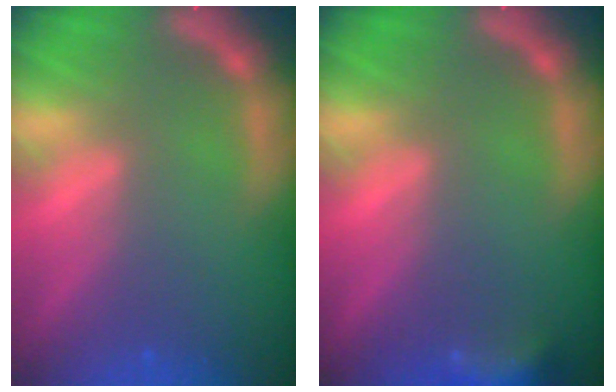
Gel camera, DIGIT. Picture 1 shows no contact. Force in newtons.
{"total": 4.4}